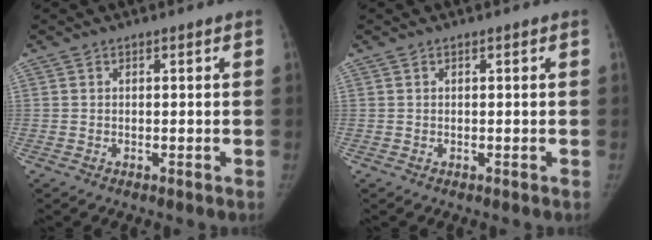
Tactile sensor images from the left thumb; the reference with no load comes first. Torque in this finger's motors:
{"motor_torque": [0.01, -0.01, 0.31, -0.10, 0.06]}